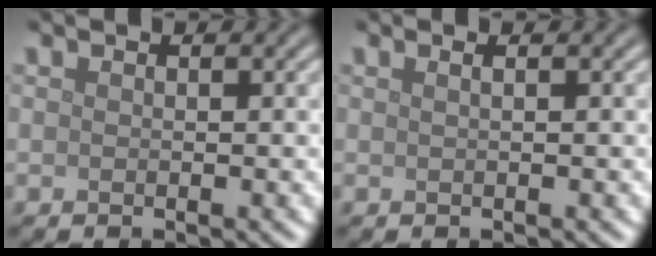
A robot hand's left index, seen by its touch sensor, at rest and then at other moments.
{"total": 1.4, "force": [0.7, 0.7, 1.1], "torque": [0.000, -0.002, -0.005]}